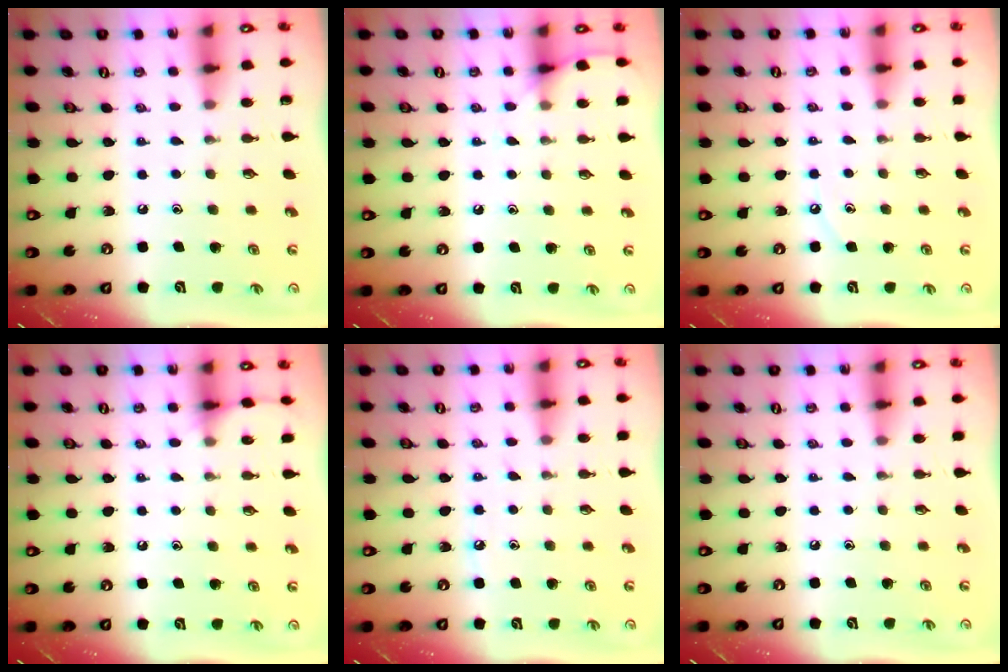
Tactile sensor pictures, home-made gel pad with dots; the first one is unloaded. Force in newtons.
{"total": 5.7, "press": 5.6, "slide": 0.6}
{"total": 3.6, "press": 3.6, "slide": 0.6}
{"total": 5.9, "press": 5.9, "slide": 0.8}
{"total": 5.9, "press": 5.8, "slide": 0.7}
{"total": 2.3, "press": 2.2, "slide": 0.4}